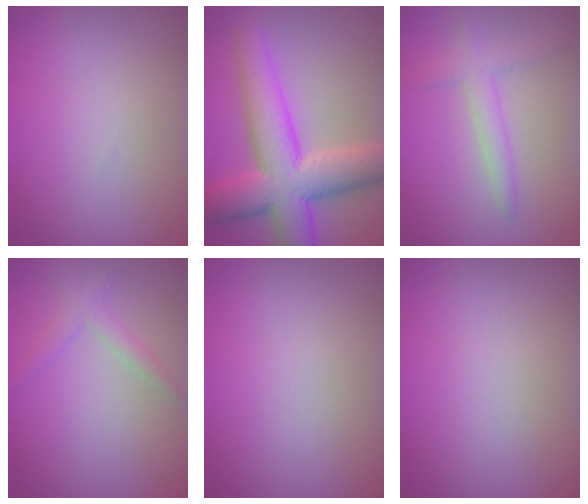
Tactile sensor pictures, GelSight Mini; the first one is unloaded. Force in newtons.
{"total": 10.0, "press": 10.0, "slide": 0.5}
{"total": 2.7, "press": 2.6, "slide": 0.1}
{"total": 1.8, "press": 1.8, "slide": 0.1}
{"total": 0.0}
{"total": 0.0}